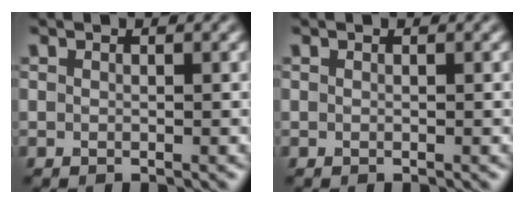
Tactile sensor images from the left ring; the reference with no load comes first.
{"total": 0.0}